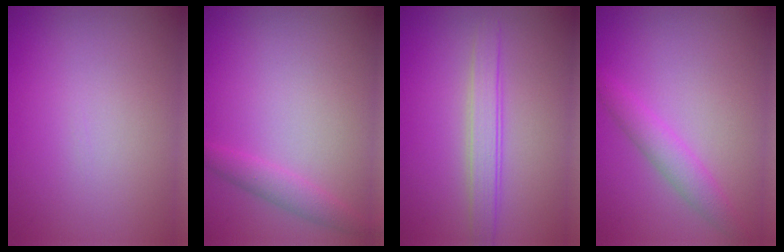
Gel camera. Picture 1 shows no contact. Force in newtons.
{"total": 1.8, "press": 1.8, "slide": 0.2}
{"total": 2.5, "press": 2.5, "slide": 0.1}
{"total": 2.6, "press": 2.6, "slide": 0.1}